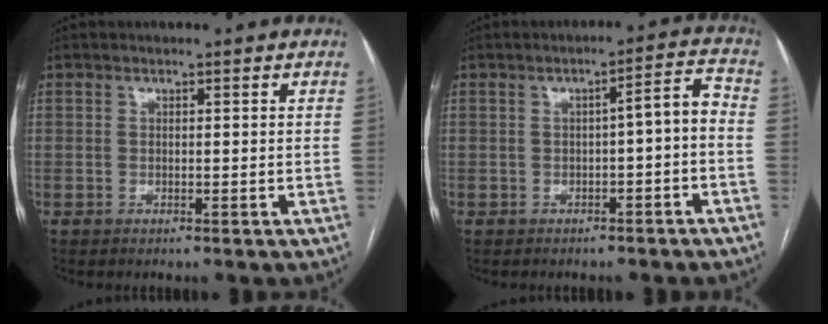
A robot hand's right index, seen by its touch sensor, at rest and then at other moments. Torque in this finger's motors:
{"motor_torque": [0.40, -0.17, 0.23, 0.05]}